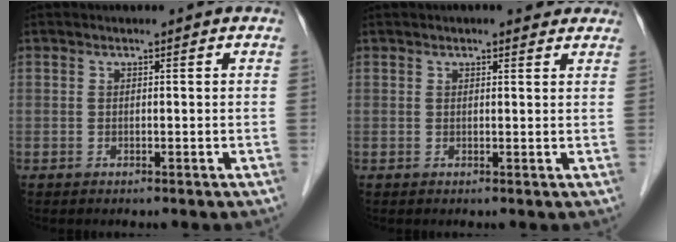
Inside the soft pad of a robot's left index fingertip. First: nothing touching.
{"total": 3.7, "force": [3.1, 1.1, 1.8], "torque": [-0.018, 0.017, 0.033]}